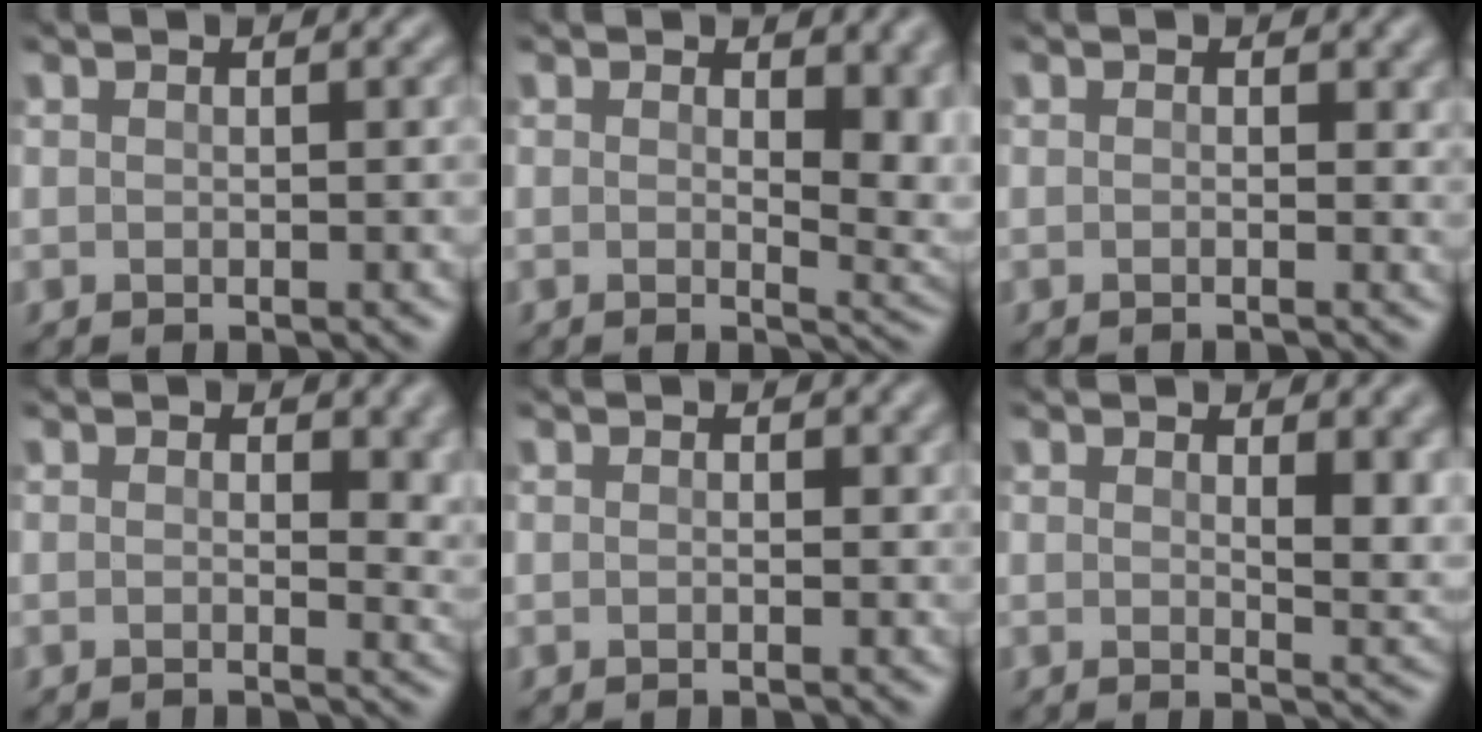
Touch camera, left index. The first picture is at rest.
{"total": 5.9, "force": [0.9, 2.6, 5.2], "torque": [-0.047, -0.010, 0.020]}
{"total": 0.8, "force": [-0.1, 0.3, 0.7], "torque": [-0.005, -0.001, -0.004]}
{"total": 4.0, "force": [0.3, 1.8, 3.5], "torque": [-0.018, 0.001, -0.001]}
{"total": 0.6, "force": [-0.6, 0.0, 0.1], "torque": [-0.001, -0.002, -0.010]}
{"total": 4.3, "force": [1.5, 1.6, 3.6], "torque": [-0.042, -0.008, 0.032]}